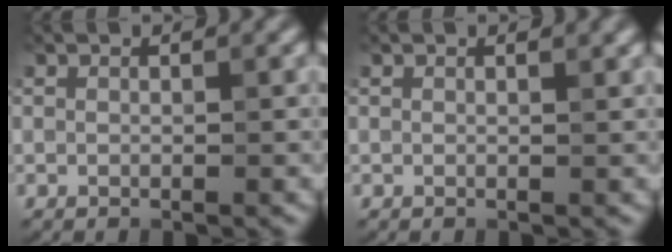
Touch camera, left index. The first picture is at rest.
{"total": 0.6, "force": [0.5, 0.1, 0.4], "torque": [-0.005, 0.001, 0.007]}